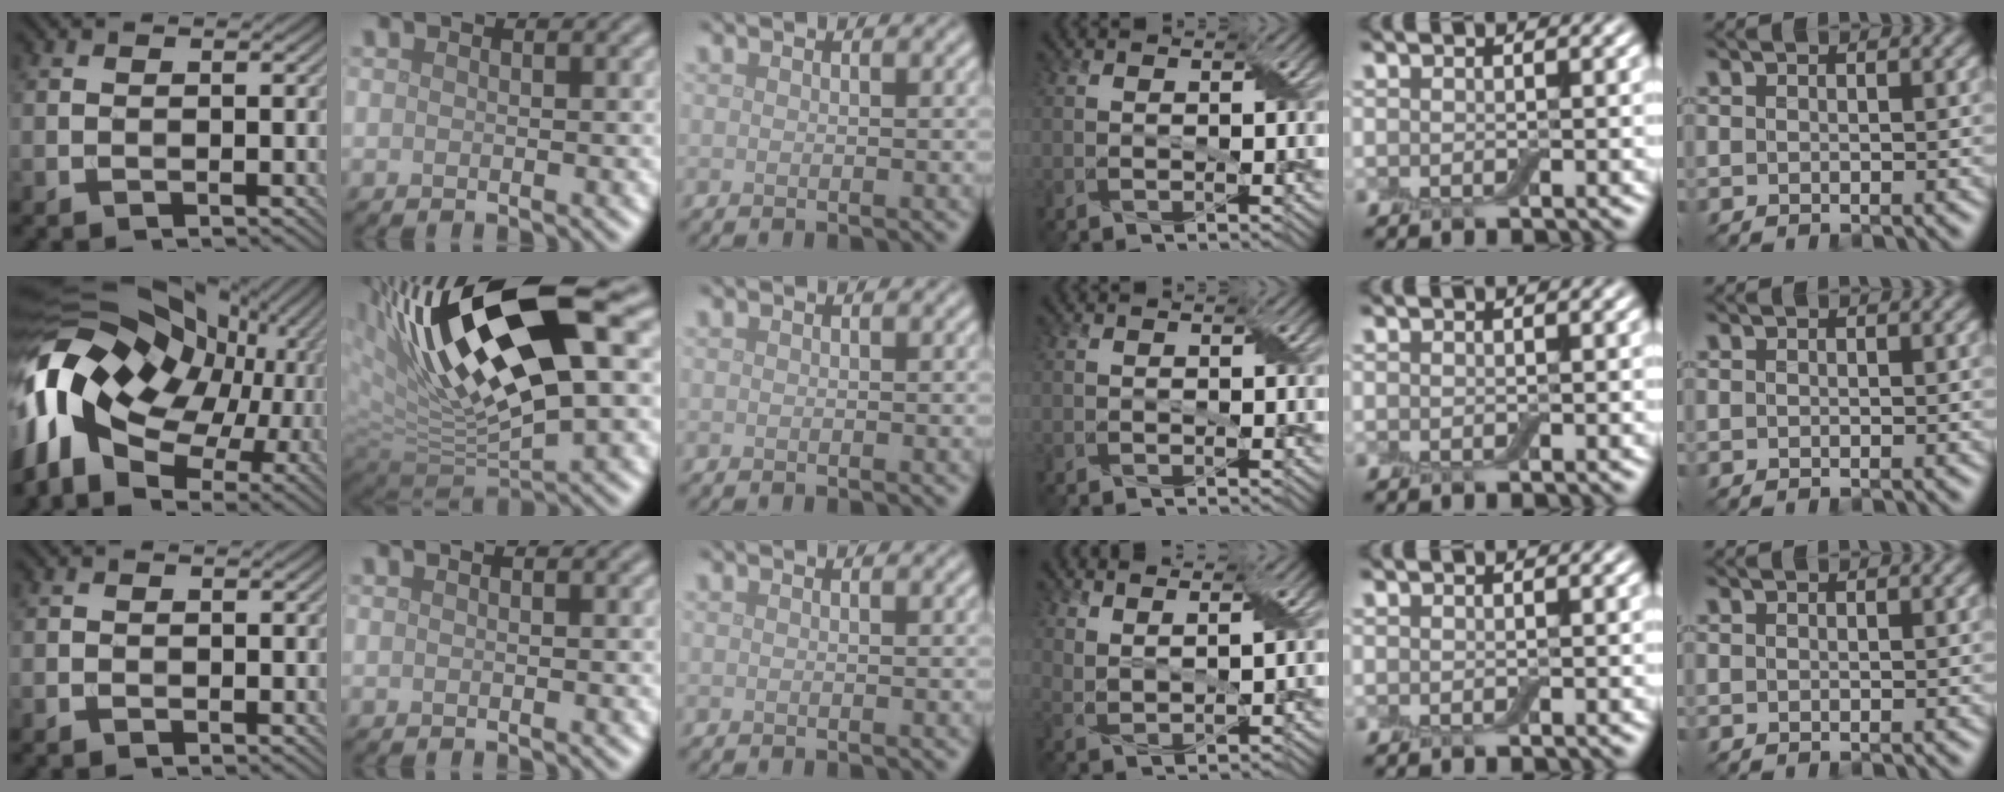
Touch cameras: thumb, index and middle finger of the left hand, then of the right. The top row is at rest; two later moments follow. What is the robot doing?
{"motion": "peel", "object": "aluminum foil"}